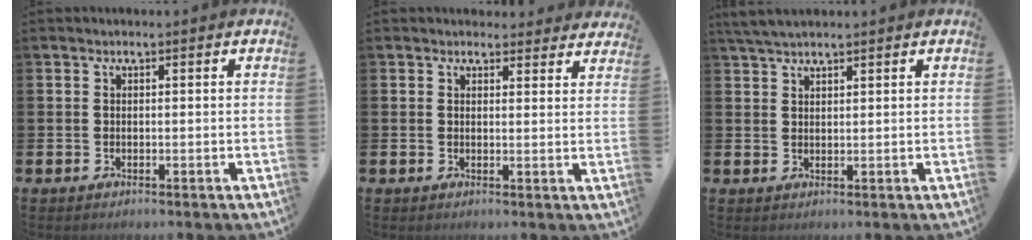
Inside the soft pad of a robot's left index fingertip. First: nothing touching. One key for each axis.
{"total": 2.4, "fx": 2.3, "fy": 0.6, "fz": -0.2, "tx": 0.013, "ty": -0.016, "tz": 0.040}
{"total": 3.1, "fx": 2.7, "fy": 0.7, "fz": 1.2, "tx": -0.028, "ty": -0.002, "tz": 0.051}